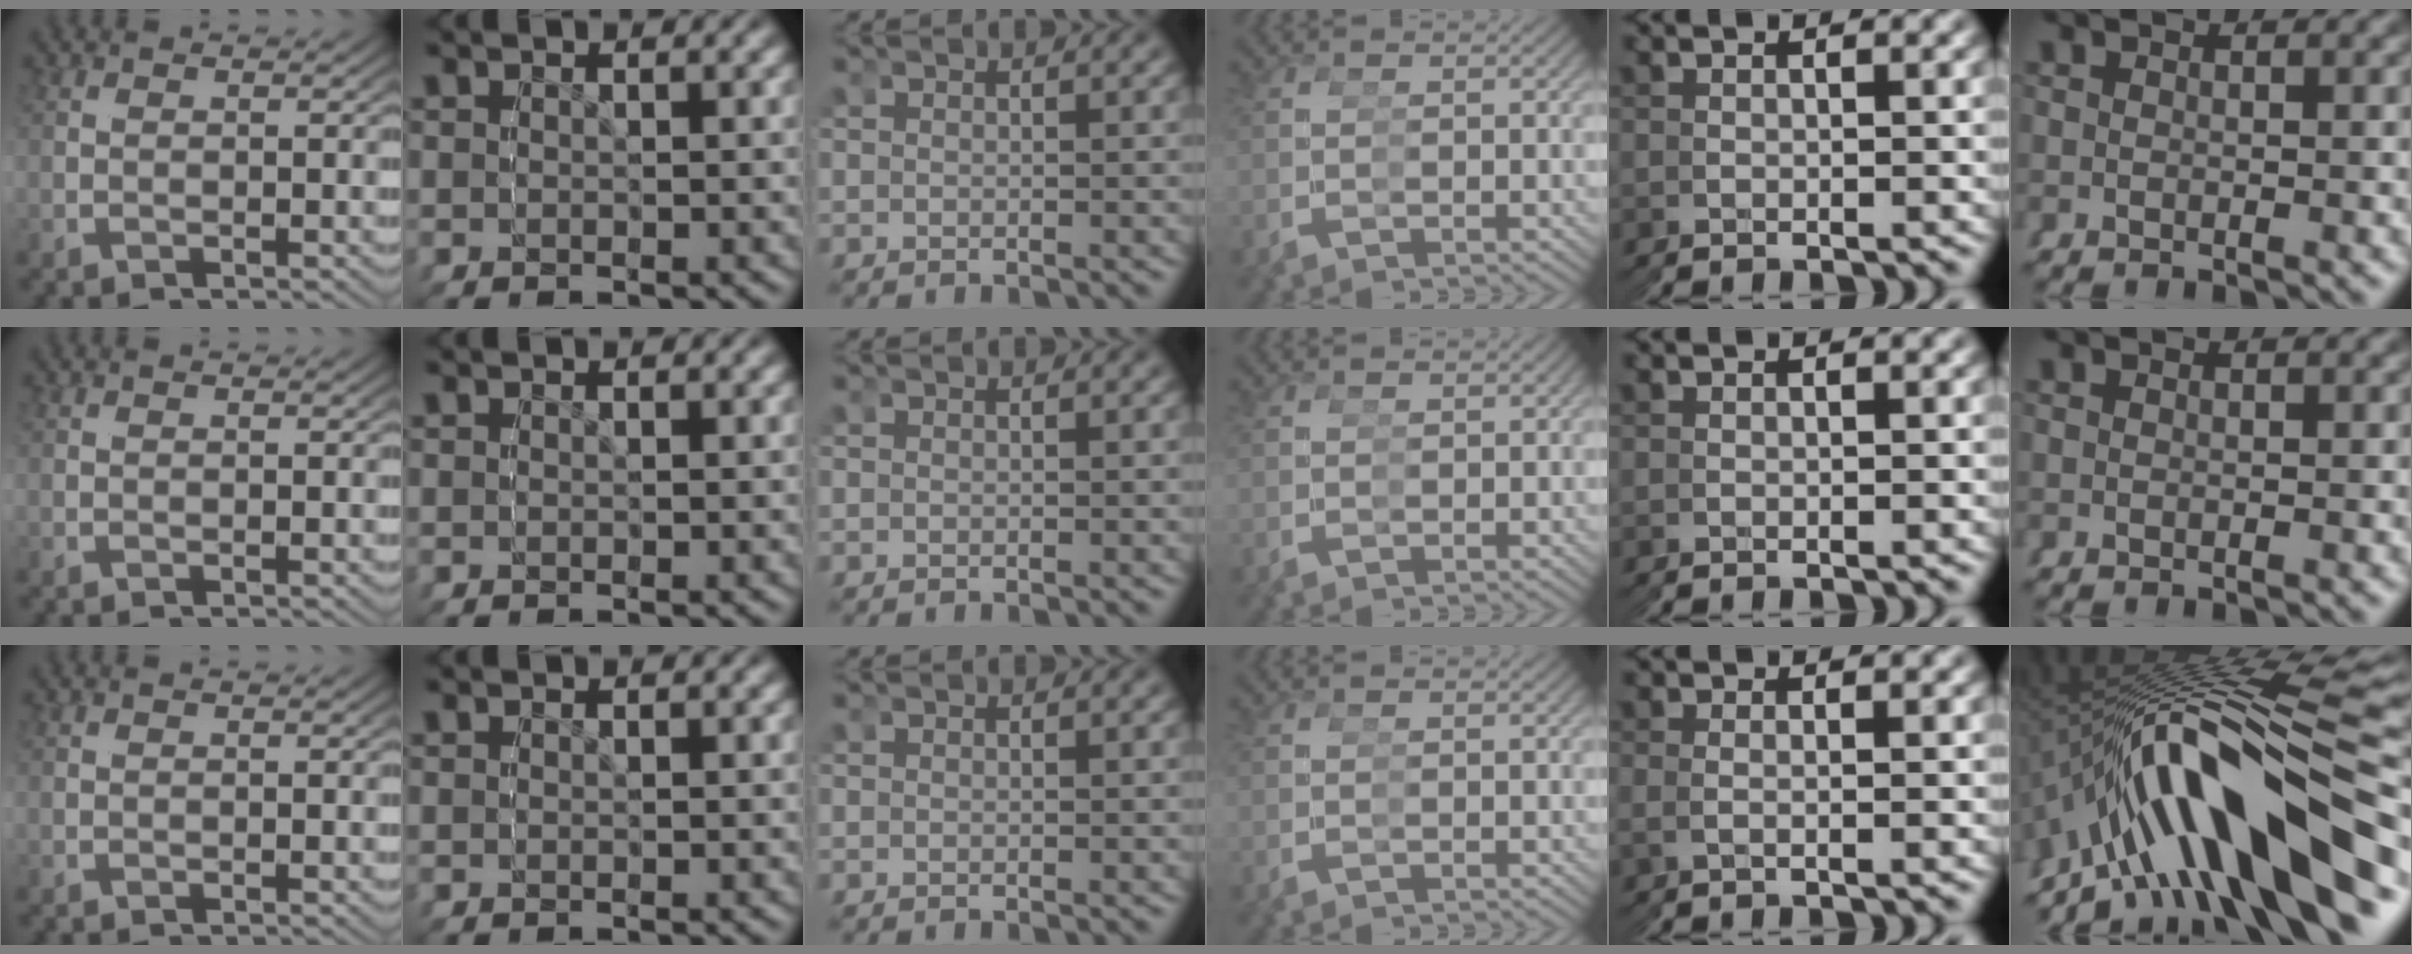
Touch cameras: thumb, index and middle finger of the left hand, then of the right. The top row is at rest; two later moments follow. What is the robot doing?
{"motion": "grasp_and_lifting", "object": "cup"}